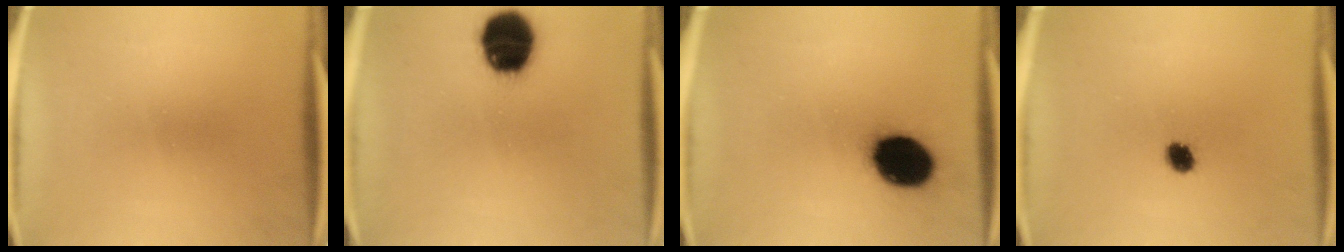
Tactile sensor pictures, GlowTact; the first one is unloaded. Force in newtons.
{"total": 15.9}
{"total": 15.6}
{"total": 3.3}